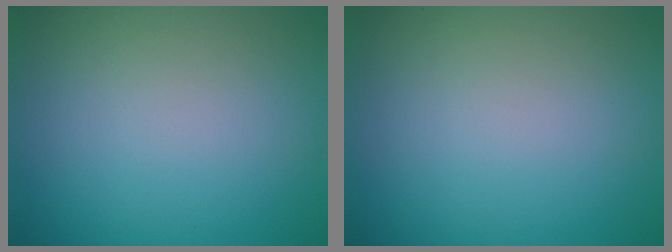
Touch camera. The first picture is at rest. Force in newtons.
{"total": 0.0}